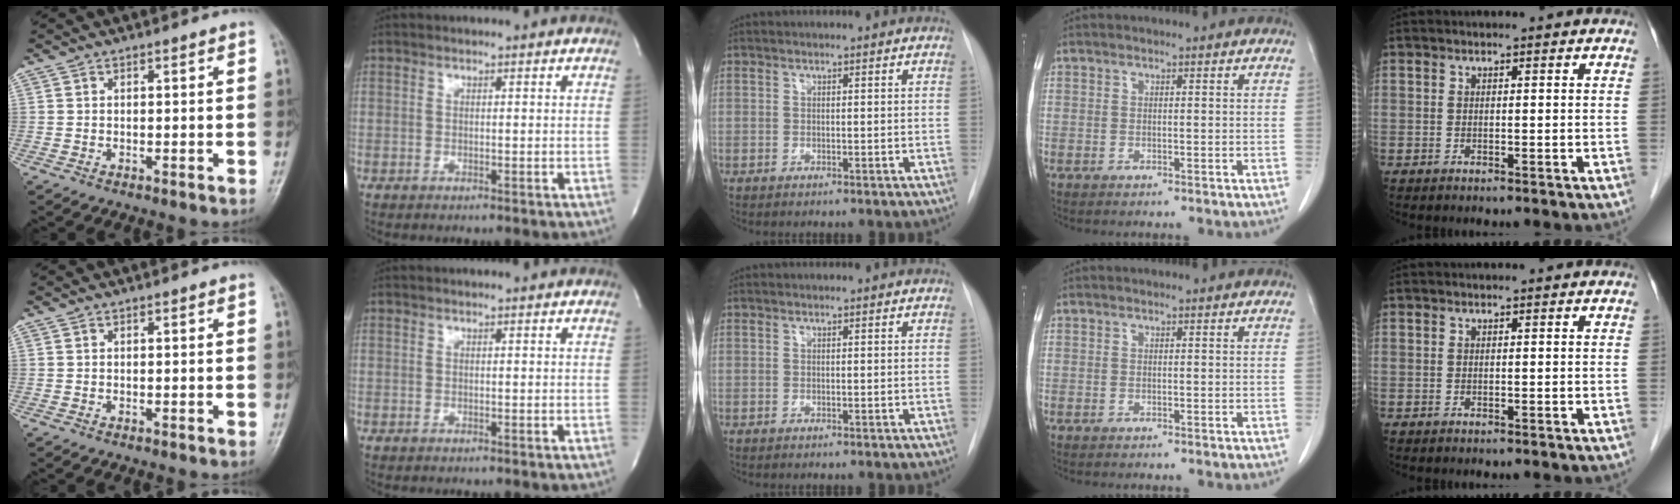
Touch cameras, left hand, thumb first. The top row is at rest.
{}